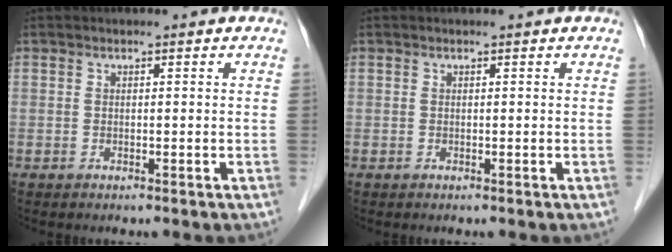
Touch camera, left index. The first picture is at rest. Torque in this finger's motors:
{"motor_torque": [0.17, -0.08, -0.02, -0.01]}